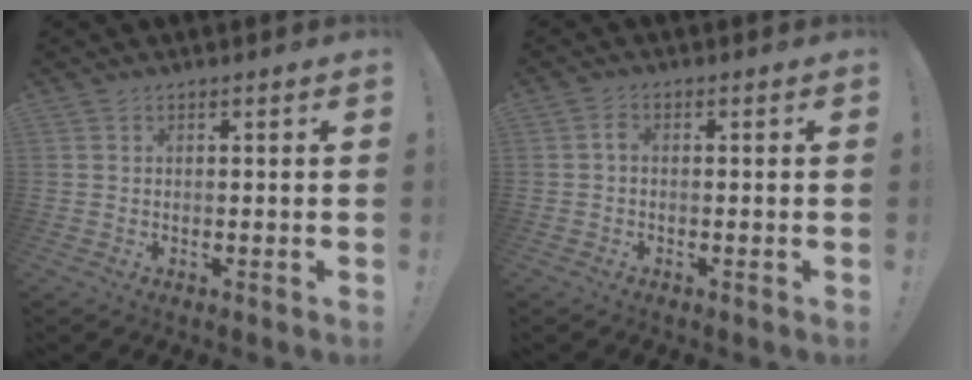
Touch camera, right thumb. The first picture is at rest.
{"total": 1.4, "force": [-0.5, 0.7, 1.1], "torque": [-0.026, 0.008, -0.009]}